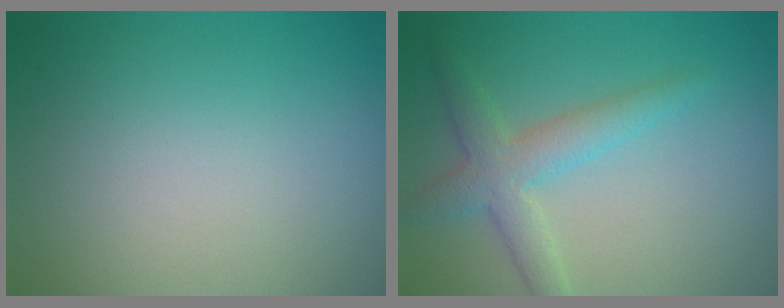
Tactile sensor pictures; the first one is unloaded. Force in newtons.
{"total": 3.5, "press": 3.5, "slide": 0.1}